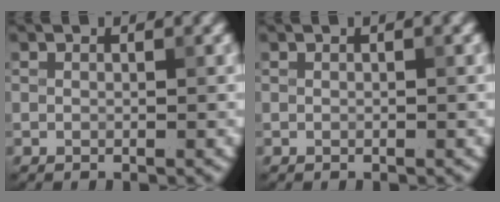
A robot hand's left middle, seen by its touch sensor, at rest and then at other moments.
{"total": 0.5, "force": [0.1, 0.0, 0.5], "torque": [-0.008, 0.005, 0.001]}